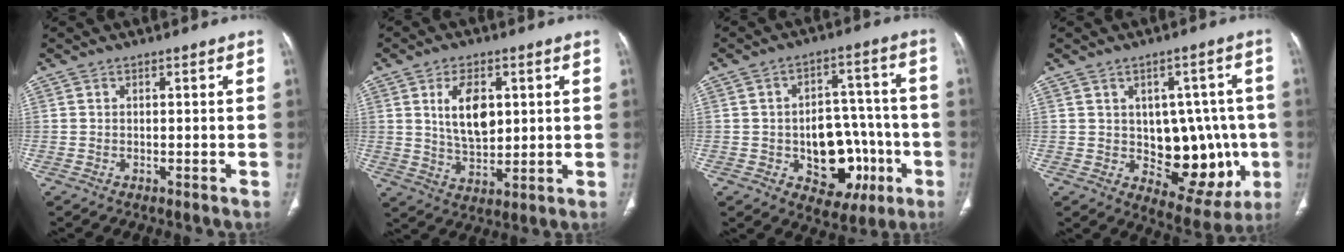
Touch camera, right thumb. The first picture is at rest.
{"total": 9.5, "force": [2.6, 5.5, 7.4], "torque": [-0.110, -0.016, 0.054]}
{"total": 15.0, "force": [-4.2, 10.3, 10.1], "torque": [-0.089, 0.041, -0.045]}
{"total": 15.6, "force": [-1.7, 9.8, 12.0], "torque": [-0.097, 0.008, 0.005]}